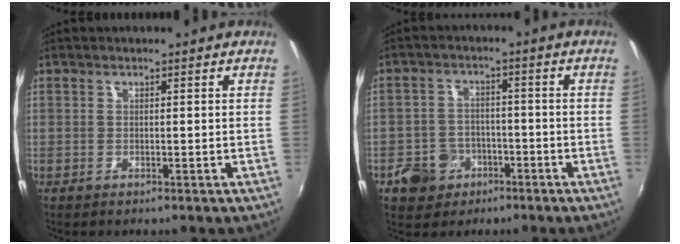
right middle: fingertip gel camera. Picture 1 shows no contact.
{"total": 7.7, "force": [-3.8, 6.4, 2.1], "torque": [-0.063, 0.015, -0.054]}